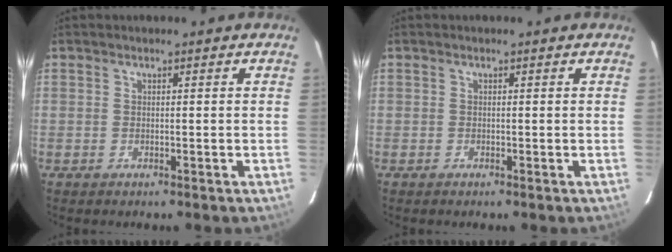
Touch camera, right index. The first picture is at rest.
{"total": 0.0}